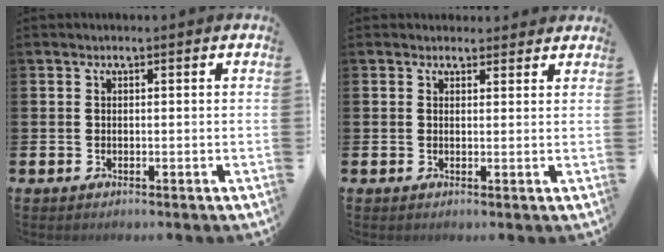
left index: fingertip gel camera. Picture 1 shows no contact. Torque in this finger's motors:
{"motor_torque": [1.04, -1.10, 0.24, -0.01]}